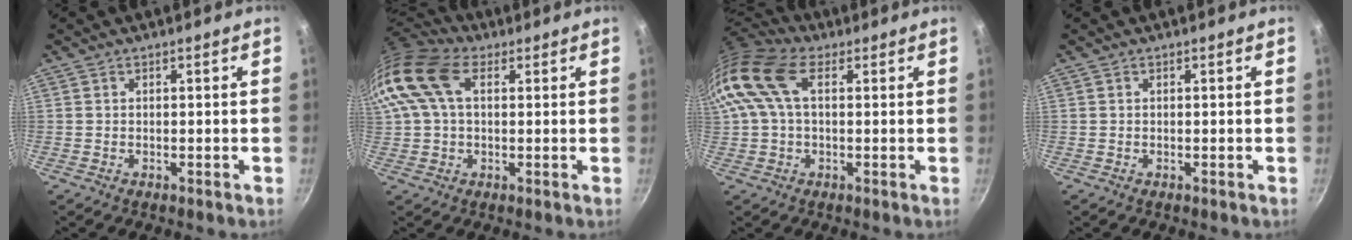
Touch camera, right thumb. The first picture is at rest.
{"total": 13.9, "force": [3.6, 8.9, 10.1], "torque": [-0.196, 0.025, 0.052]}
{"total": 12.4, "force": [3.0, 7.4, 9.5], "torque": [-0.182, 0.028, 0.043]}
{"total": 0.0}